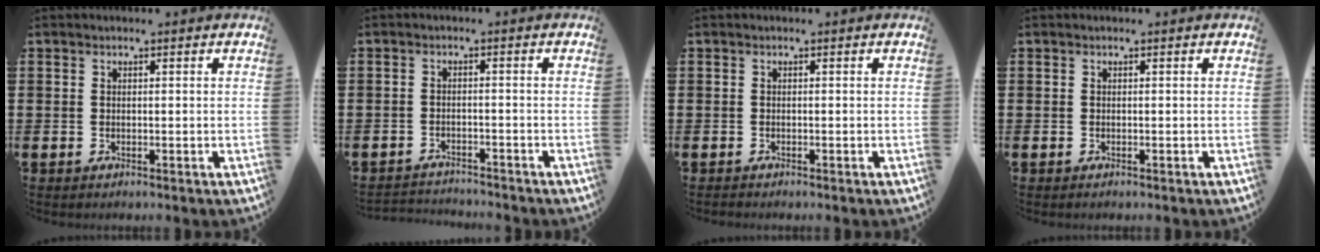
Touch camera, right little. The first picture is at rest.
{"total": 1.9, "force": [-1.9, 0.1, -0.2], "torque": [-0.003, 0.002, -0.043]}
{"total": 0.0}
{"total": 0.0}